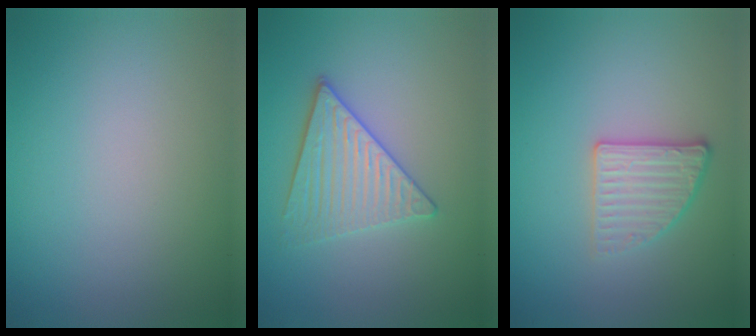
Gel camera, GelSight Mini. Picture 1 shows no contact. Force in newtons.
{"total": 3.9, "press": 3.5, "slide": 1.7}
{"total": 2.6, "press": 2.4, "slide": 1.0}